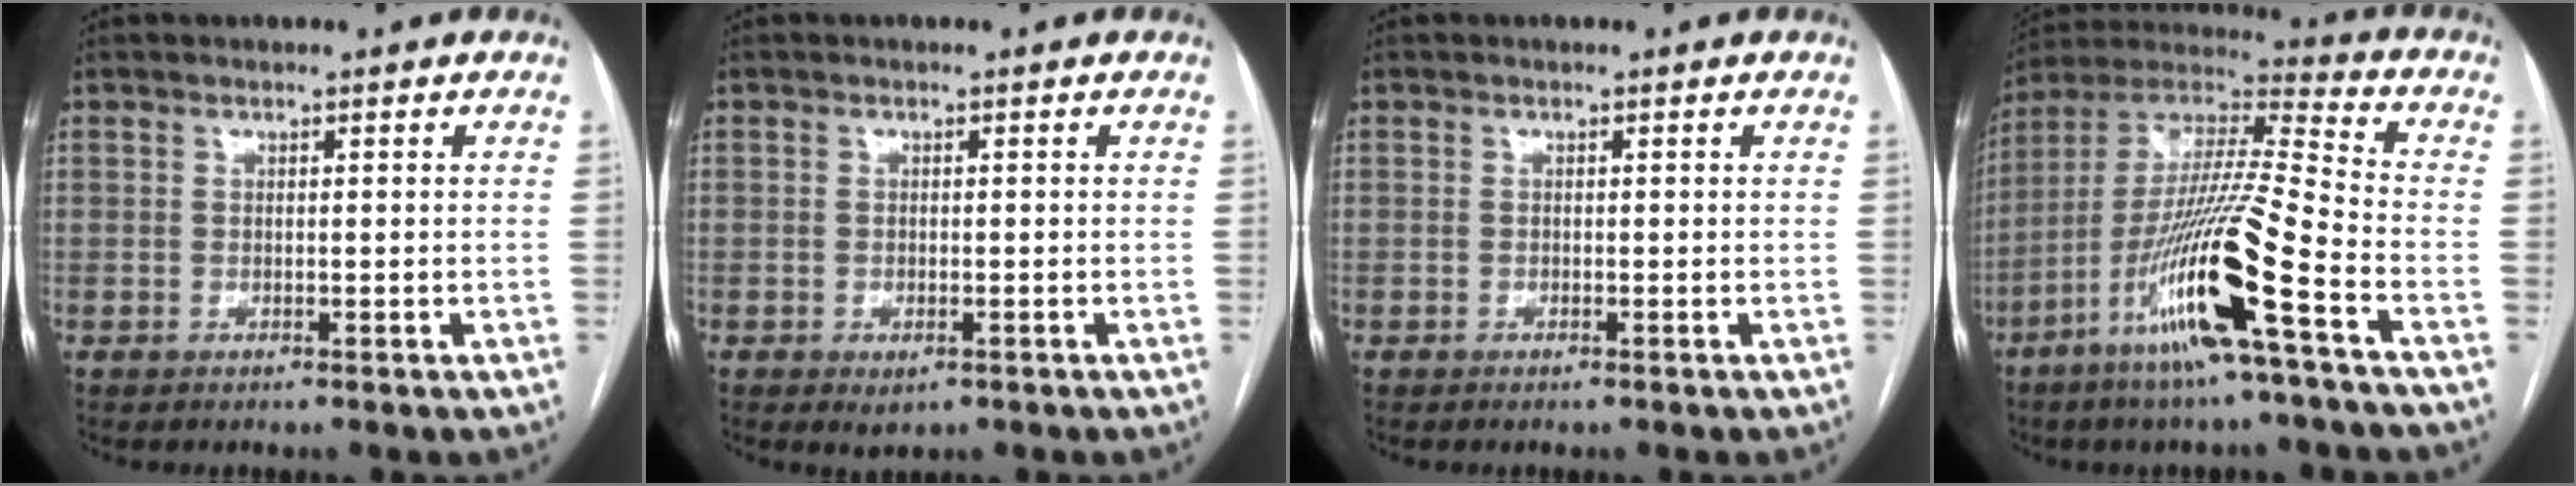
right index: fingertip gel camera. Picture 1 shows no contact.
{"total": 2.1, "force": [-1.0, 1.0, 1.4], "torque": [-0.022, -0.002, -0.006]}
{"total": 0.0}
{"total": 19.0, "force": [-8.8, -0.5, 16.8], "torque": [-0.344, -0.030, -0.174]}